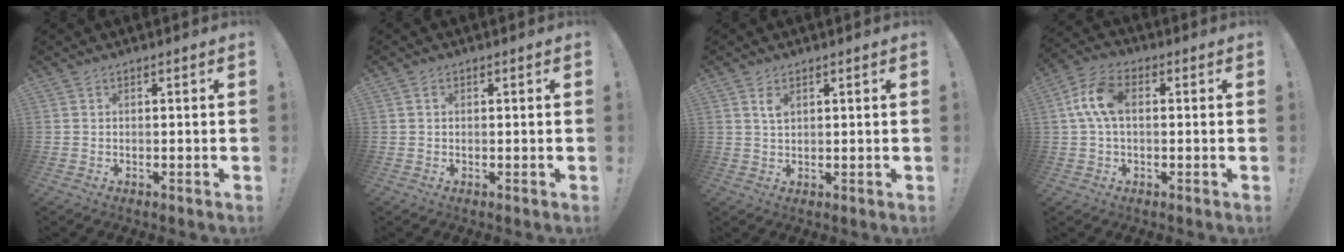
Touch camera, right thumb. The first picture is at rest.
{"total": 0.6, "force": [0.2, 0.5, 0.3], "torque": [-0.004, 0.001, 0.002]}
{"total": 2.8, "force": [1.4, 1.4, 1.9], "torque": [-0.031, -0.003, 0.024]}
{"total": 9.9, "force": [1.0, 5.7, 8.0], "torque": [-0.158, 0.009, 0.022]}